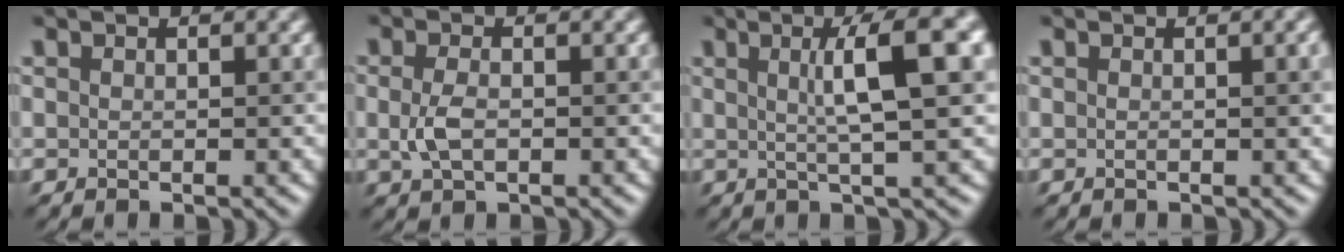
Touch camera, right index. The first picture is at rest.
{"total": 1.9, "force": [-0.3, 1.1, 1.6], "torque": [-0.041, -0.004, -0.002]}
{"total": 7.2, "force": [1.7, 1.2, 6.9], "torque": [-0.080, 0.015, 0.027]}
{"total": 2.2, "force": [0.3, 0.9, 2.0], "torque": [-0.007, 0.004, -0.002]}